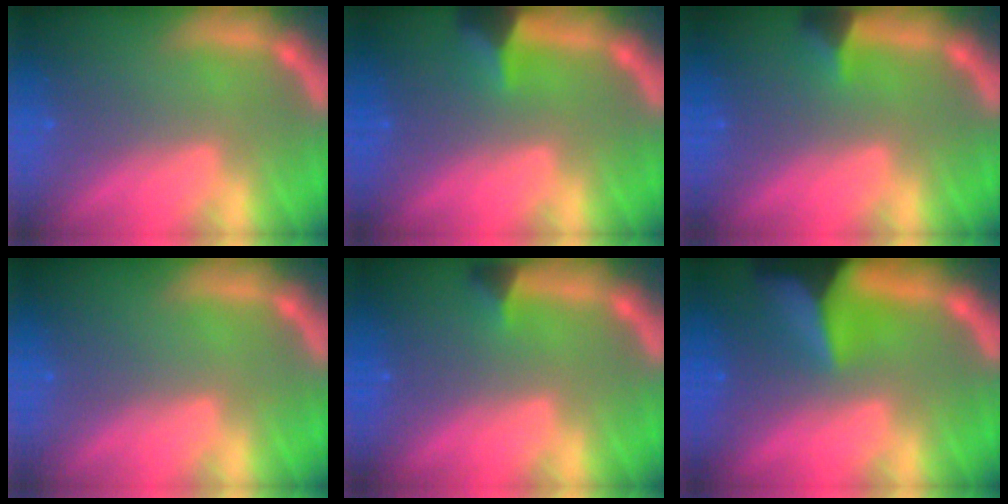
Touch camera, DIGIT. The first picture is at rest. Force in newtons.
{"total": 2.9}
{"total": 1.9}
{"total": 0.0}
{"total": 1.4}
{"total": 10.0}